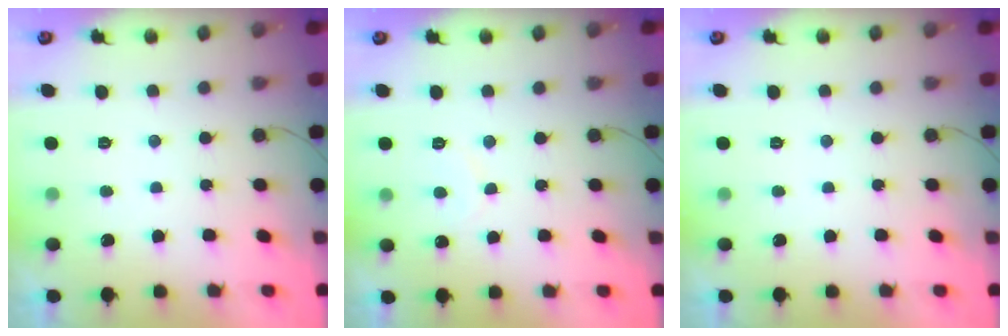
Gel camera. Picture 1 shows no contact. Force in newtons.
{"total": 5.7, "press": 5.7, "slide": 0.3}
{"total": 0.0}